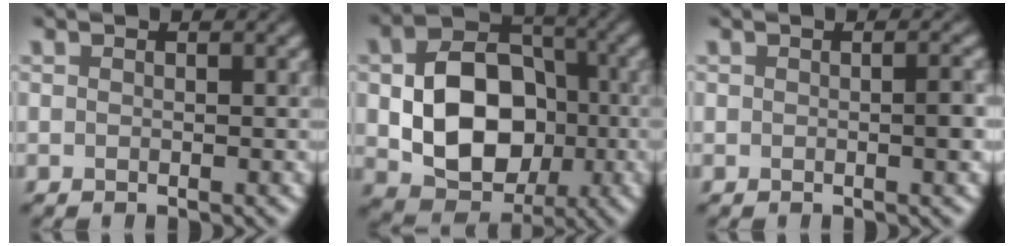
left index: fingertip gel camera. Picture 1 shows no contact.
{"total": 10.2, "force": [-1.0, 7.2, 7.1], "torque": [-0.119, 0.007, -0.017]}
{"total": 1.2, "force": [-0.1, 0.5, 1.1], "torque": [-0.014, 0.003, 0.000]}